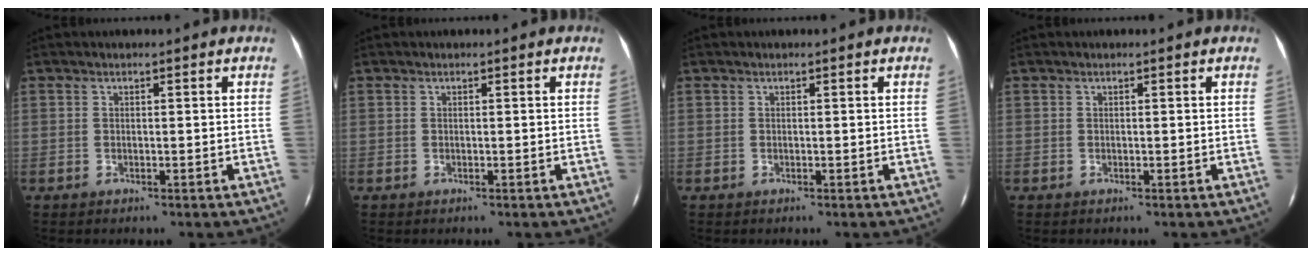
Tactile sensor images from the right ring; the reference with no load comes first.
{"total": 0.0}
{"total": 0.0}
{"total": 0.0}